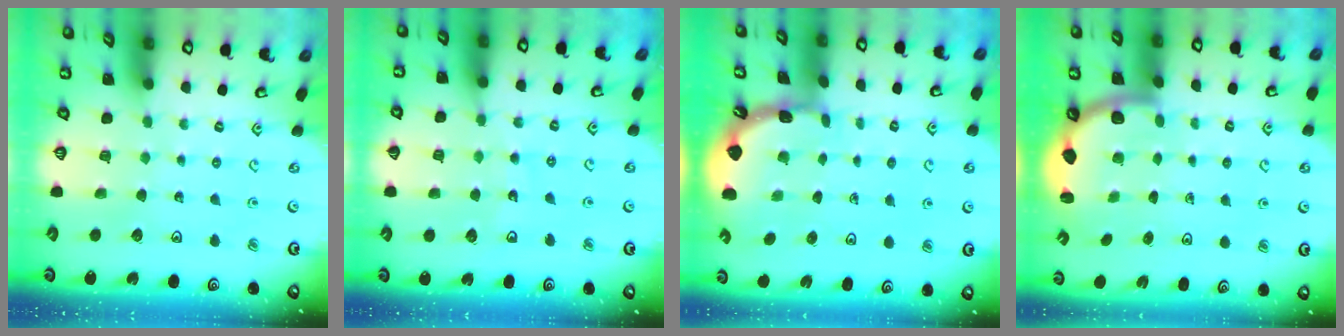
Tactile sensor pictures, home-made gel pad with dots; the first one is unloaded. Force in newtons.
{"total": 7.8, "press": 7.3, "slide": 2.6}
{"total": 1.8, "press": 1.8, "slide": 0.2}
{"total": 2.6, "press": 2.5, "slide": 0.6}